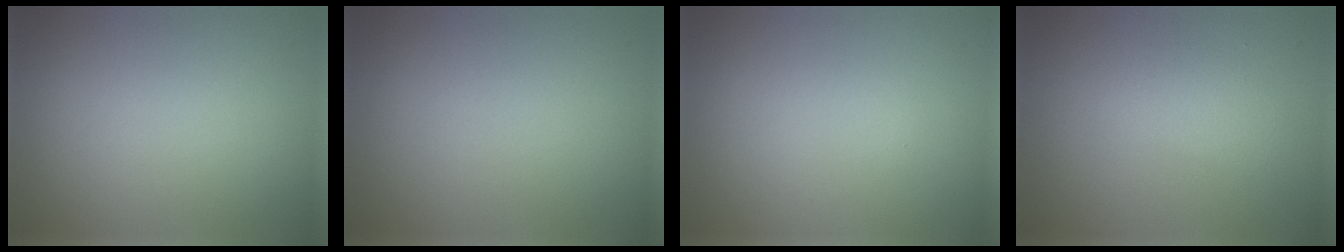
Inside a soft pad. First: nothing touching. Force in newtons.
{"total": 0.0}
{"total": 0.0}
{"total": 1.8, "press": 1.8, "slide": 0.1}